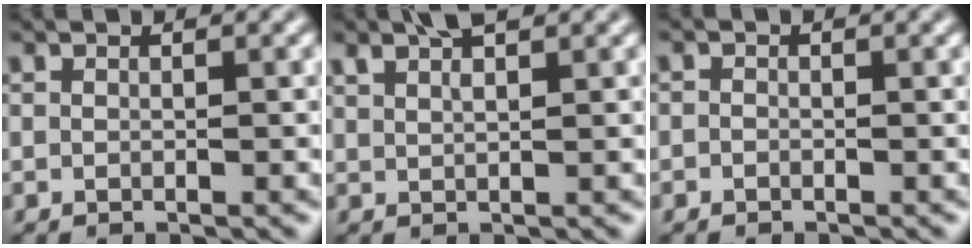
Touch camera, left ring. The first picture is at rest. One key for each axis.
{"total": 2.6, "fx": 2.1, "fy": 0.5, "fz": 1.4, "tx": -0.023, "ty": 0.004, "tz": 0.040}
{"total": 0.9, "fx": -0.4, "fy": 0.8, "fz": -0.1, "tx": 0.015, "ty": -0.005, "tz": -0.013}